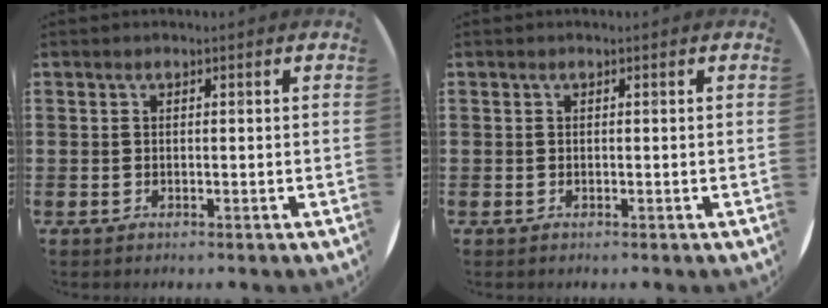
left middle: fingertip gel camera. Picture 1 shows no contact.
{"total": 0.0}